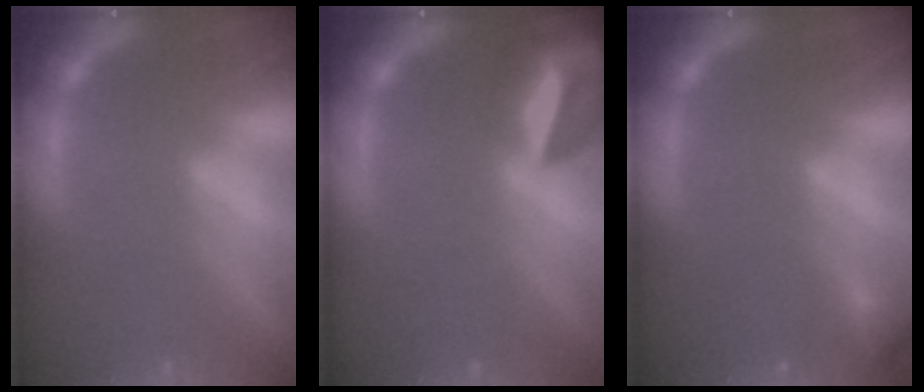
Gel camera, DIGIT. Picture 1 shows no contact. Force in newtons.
{"total": 7.4}
{"total": 0.9}